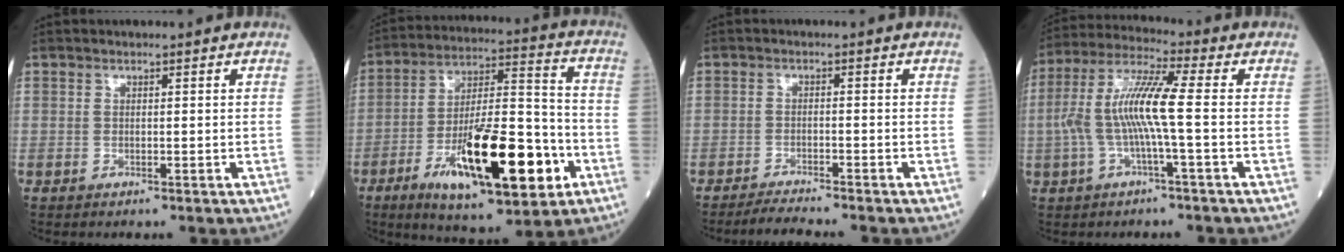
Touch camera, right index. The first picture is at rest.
{"total": 21.1, "force": [-8.2, 5.3, 18.7], "torque": [-0.316, -0.012, -0.127]}
{"total": 4.2, "force": [-3.9, -0.8, 1.3], "torque": [-0.025, -0.018, -0.067]}
{"total": 10.2, "force": [-0.9, 0.5, 10.1], "torque": [-0.213, 0.021, -0.026]}